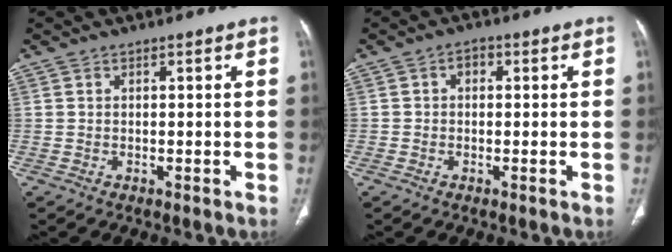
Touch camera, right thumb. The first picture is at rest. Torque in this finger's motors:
{"motor_torque": [-0.50, 0.55, 0.53, 0.29, 0.00]}